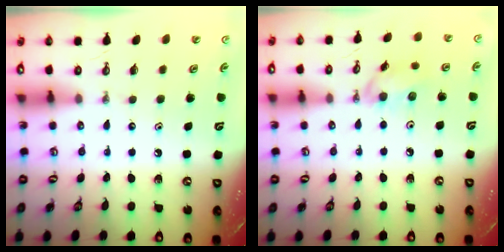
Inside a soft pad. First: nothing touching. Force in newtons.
{"total": 8.5, "press": 8.4, "slide": 1.1}